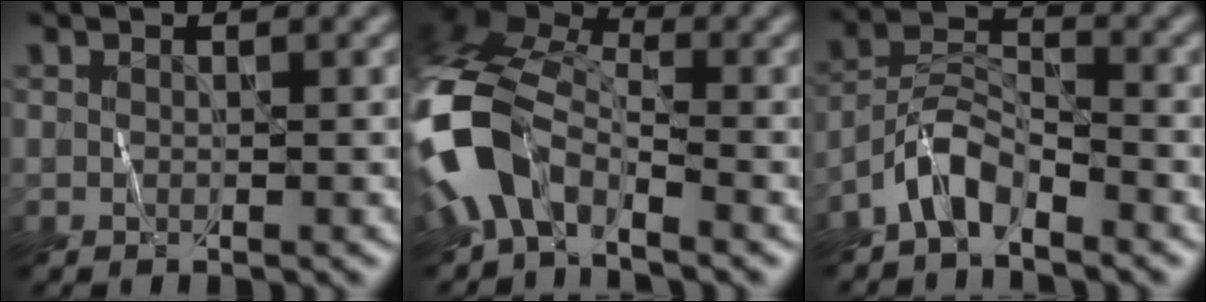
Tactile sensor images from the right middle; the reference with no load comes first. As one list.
[{"total": 9.0, "force": [-3.9, 4.9, 6.4], "torque": [-0.136, 0.006, -0.096]}, {"total": 3.7, "force": [-2.8, 1.3, 2.1], "torque": [-0.038, 0.015, -0.062]}]